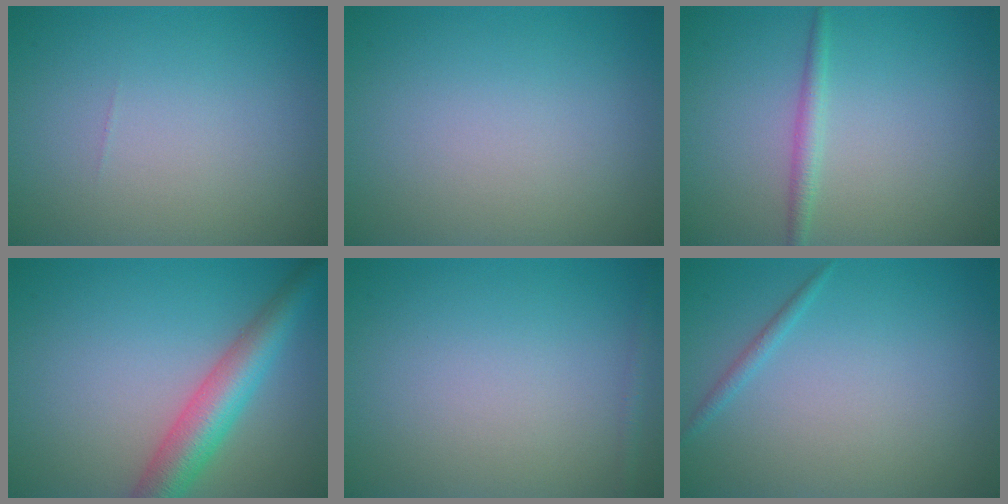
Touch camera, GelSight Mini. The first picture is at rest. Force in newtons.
{"total": 0.0}
{"total": 1.4, "press": 1.4, "slide": 0.1}
{"total": 5.5, "press": 5.5, "slide": 0.2}
{"total": 0.8, "press": 0.8, "slide": 0.0}
{"total": 0.9, "press": 0.9, "slide": 0.1}